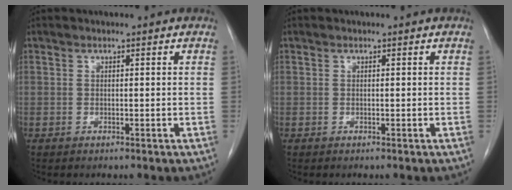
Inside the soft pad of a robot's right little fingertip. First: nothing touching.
{"total": 0.0}